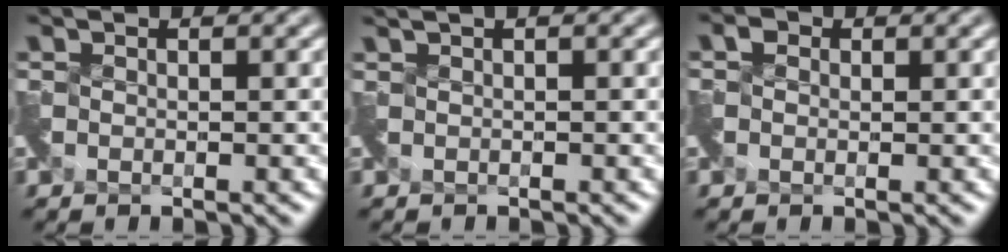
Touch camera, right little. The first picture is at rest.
{"total": 0.7, "force": [0.3, 0.3, 0.5], "torque": [-0.010, -0.004, 0.006]}
{"total": 1.1, "force": [-0.5, 0.4, -1.0], "torque": [0.017, -0.003, -0.005]}